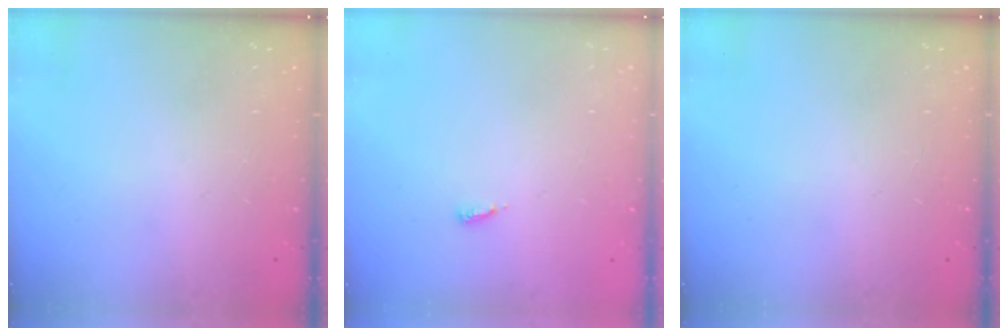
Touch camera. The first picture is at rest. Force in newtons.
{"total": 2.9, "press": 2.9, "slide": 0.2}
{"total": 0.0}